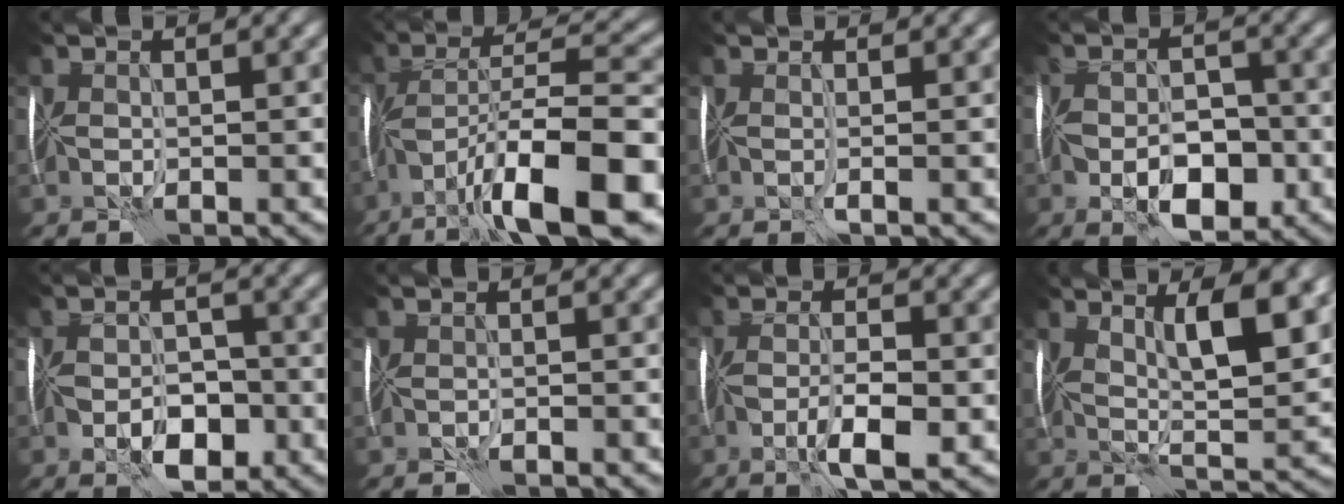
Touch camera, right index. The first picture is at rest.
{"total": 12.5, "force": [-6.6, 2.9, 10.2], "torque": [-0.167, 0.017, -0.115]}
{"total": 0.9, "force": [0.4, -0.7, 0.3], "torque": [-0.002, -0.001, 0.001]}
{"total": 5.4, "force": [-2.3, 2.6, 4.1], "torque": [-0.063, 0.003, -0.046]}
{"total": 4.2, "force": [-2.1, 2.1, 2.9], "torque": [-0.040, 0.004, -0.042]}
{"total": 1.4, "force": [-1.2, -0.6, -0.2], "torque": [0.005, 0.001, -0.028]}
{"total": 4.2, "force": [-1.7, 1.0, 3.8], "torque": [-0.070, 0.002, -0.035]}
{"total": 6.9, "force": [2.8, 1.6, 6.2], "torque": [-0.104, 0.002, 0.042]}